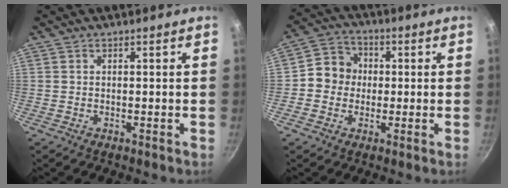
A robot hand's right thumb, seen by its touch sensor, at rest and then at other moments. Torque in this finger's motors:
{"motor_torque": [-0.21, 0.40, 0.62, -0.54, 0.00]}